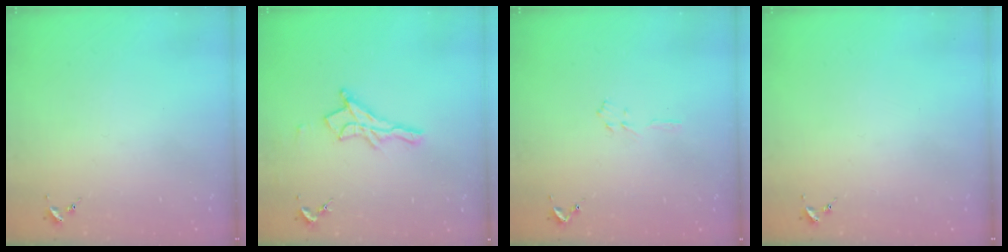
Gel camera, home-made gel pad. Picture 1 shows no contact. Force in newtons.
{"total": 11.7, "press": 11.7, "slide": 0.8}
{"total": 3.4, "press": 3.4, "slide": 0.4}
{"total": 0.0}